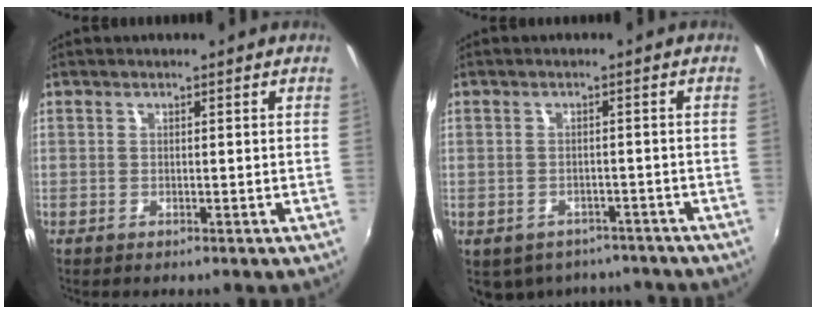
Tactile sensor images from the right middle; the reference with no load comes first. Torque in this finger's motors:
{"motor_torque": [1.05, -1.09, 0.21, 0.09]}